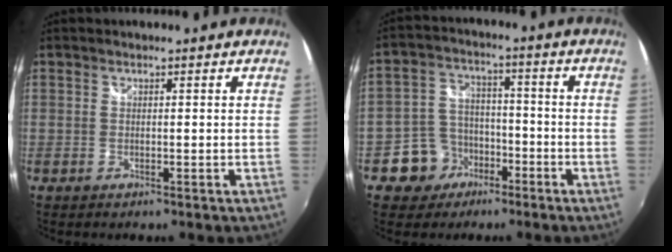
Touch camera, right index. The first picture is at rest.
{"total": 8.4, "force": [-4.7, 6.8, 1.6], "torque": [-0.056, 0.028, -0.069]}